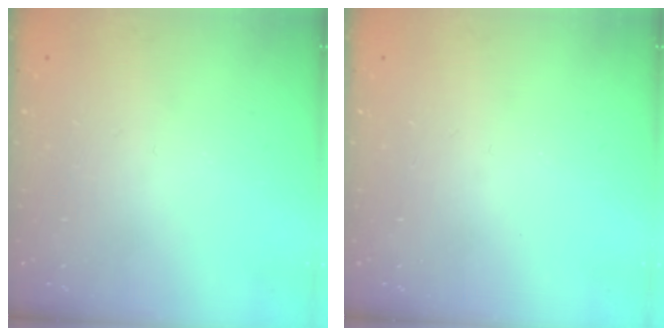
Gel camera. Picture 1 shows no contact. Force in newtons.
{"total": 0.0}